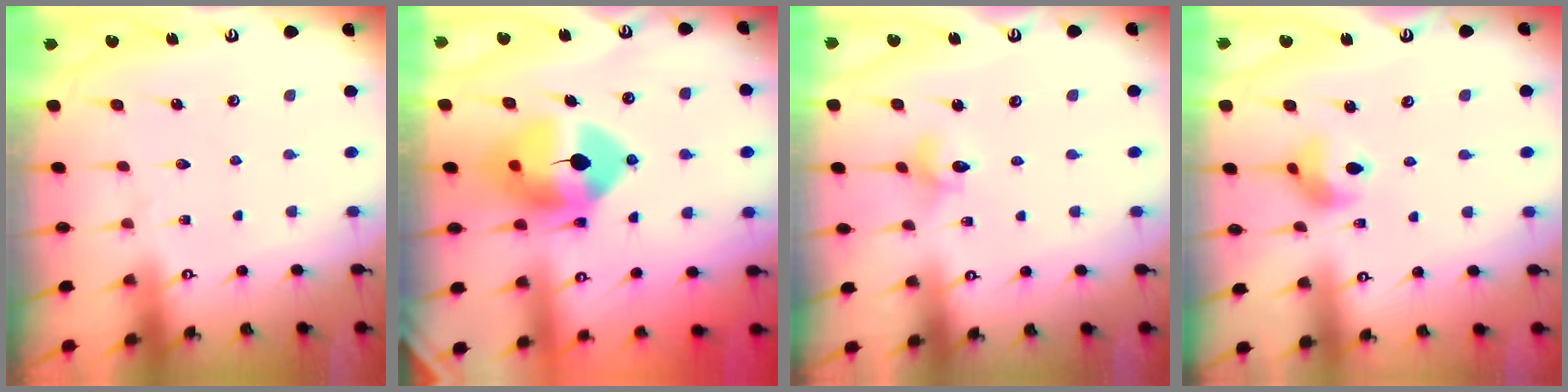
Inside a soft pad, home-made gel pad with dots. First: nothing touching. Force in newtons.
{"total": 13.7, "press": 13.5, "slide": 2.1}
{"total": 3.9, "press": 3.9, "slide": 0.3}
{"total": 7.5, "press": 7.4, "slide": 0.5}